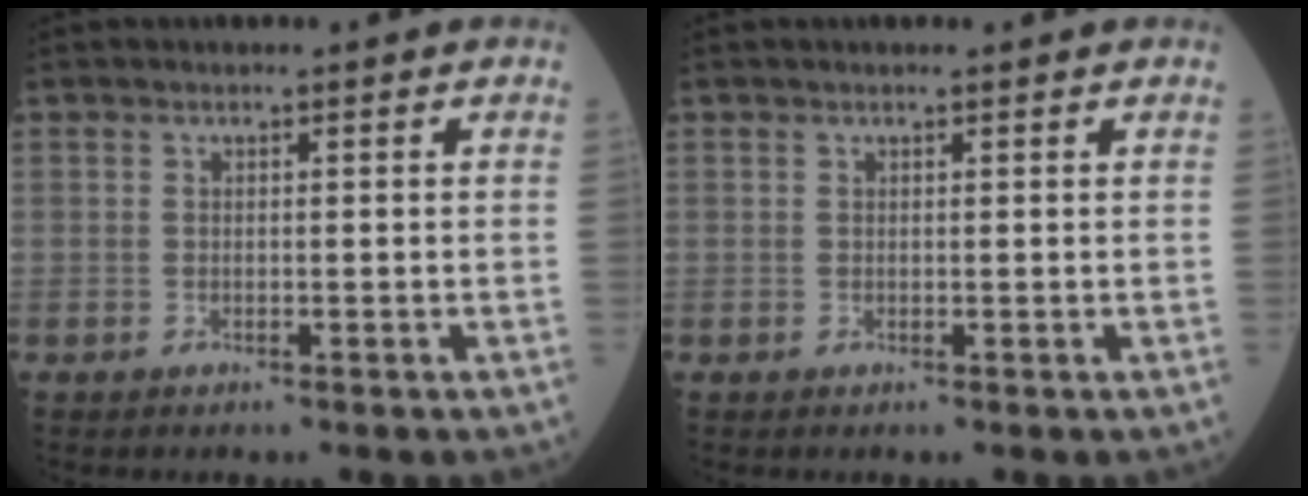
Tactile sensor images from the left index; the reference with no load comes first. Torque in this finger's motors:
{"motor_torque": [0.24, -1.67, -0.02, 0.00]}